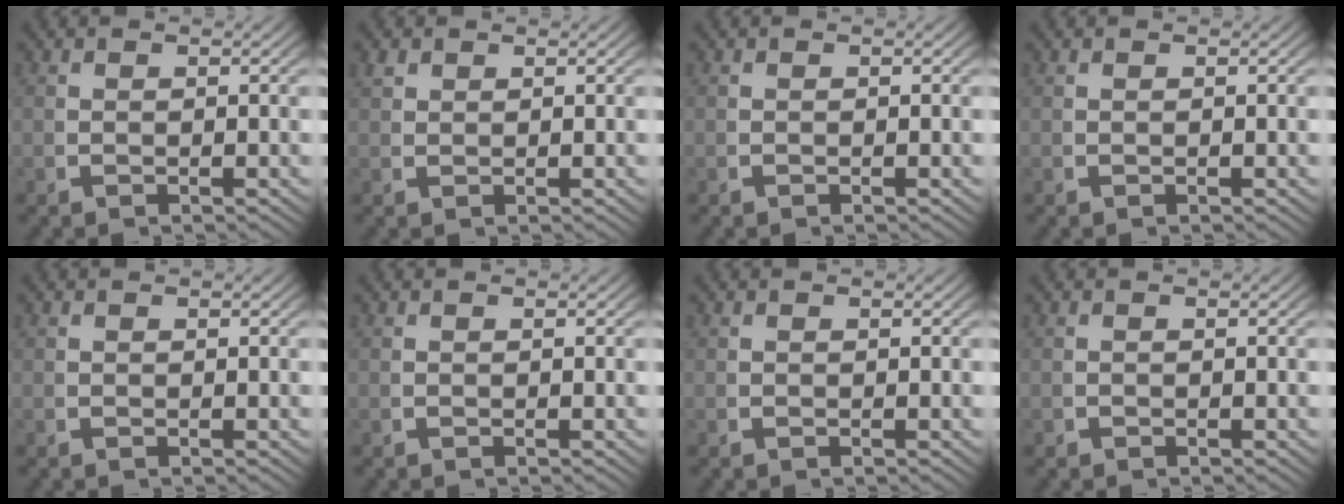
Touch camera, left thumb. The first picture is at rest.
{"total": 1.2, "force": [1.1, 0.4, 0.4], "torque": [-0.008, 0.000, 0.027]}
{"total": 0.0}
{"total": 0.0}
{"total": 0.0}
{"total": 0.0}
{"total": 0.0}
{"total": 0.0}